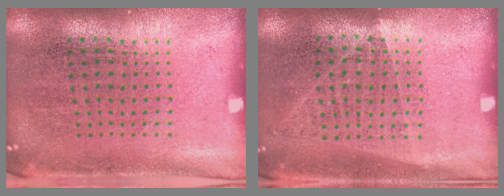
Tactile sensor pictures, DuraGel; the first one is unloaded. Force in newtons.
{"total": 1.0, "press": 0.9, "slide": 0.4}